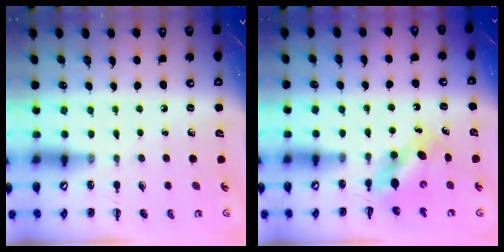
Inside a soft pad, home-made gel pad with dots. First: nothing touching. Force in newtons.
{"total": 6.0, "press": 5.9, "slide": 1.0}